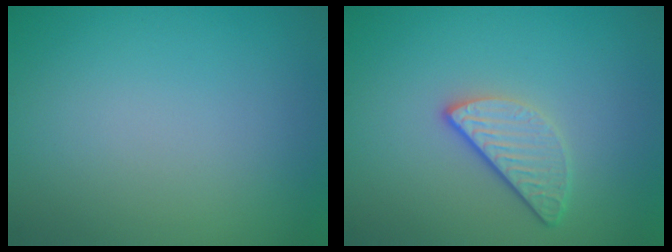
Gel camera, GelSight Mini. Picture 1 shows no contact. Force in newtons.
{"total": 2.9, "press": 2.3, "slide": 1.7}